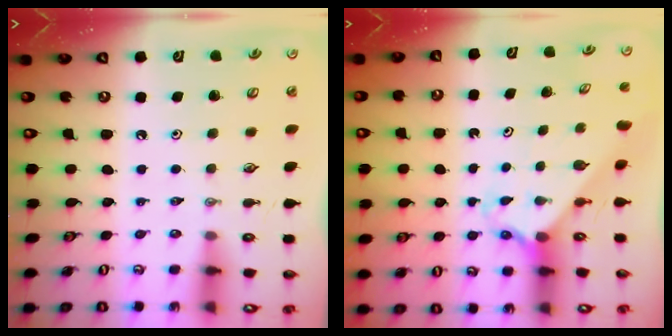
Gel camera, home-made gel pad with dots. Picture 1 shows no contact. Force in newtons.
{"total": 3.3, "press": 3.3, "slide": 0.3}